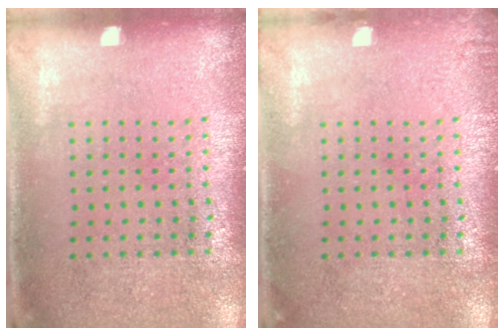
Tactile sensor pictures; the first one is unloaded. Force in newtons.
{"total": 0.7, "press": 0.7, "slide": 0.1}